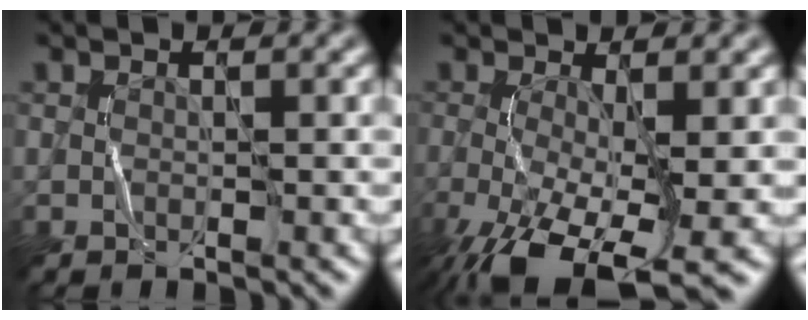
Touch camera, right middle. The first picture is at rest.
{"total": 8.8, "force": [-3.4, 3.2, 7.5], "torque": [-0.153, -0.023, -0.054]}